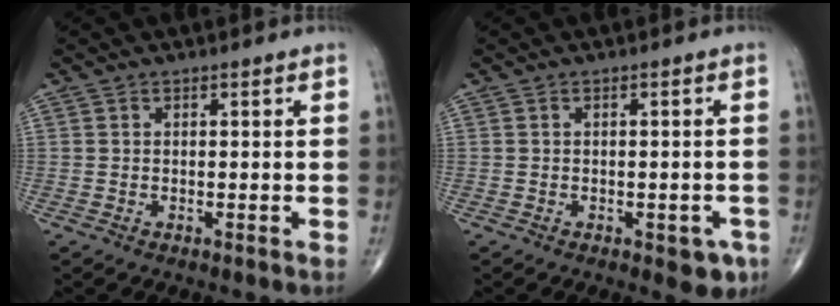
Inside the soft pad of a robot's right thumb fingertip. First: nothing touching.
{"total": 5.1, "force": [-2.2, 2.4, 4.0], "torque": [-0.026, 0.004, -0.022]}